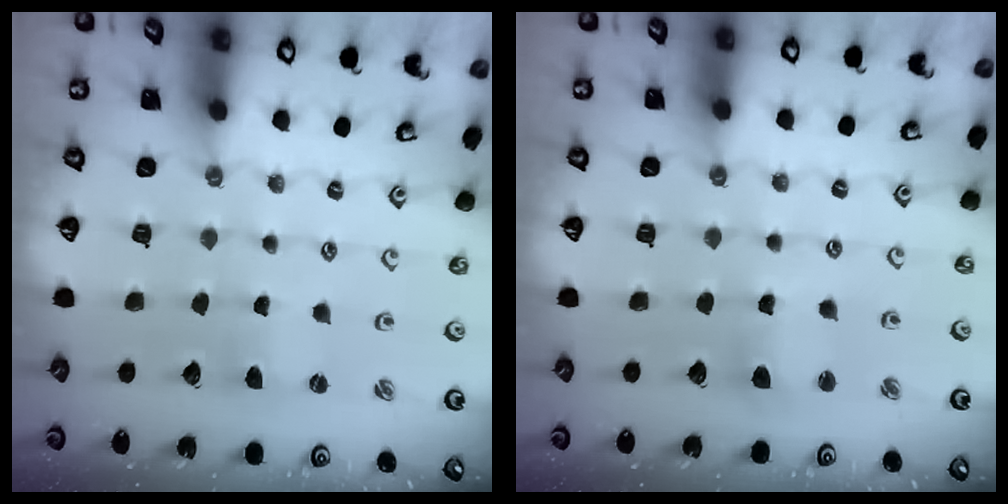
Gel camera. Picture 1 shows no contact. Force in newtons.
{"total": 6.2, "press": 6.1, "slide": 0.9}